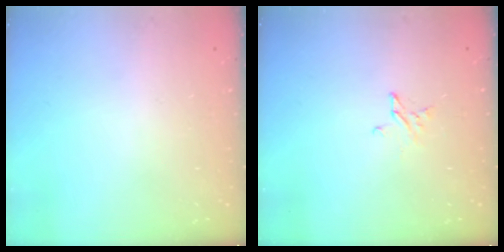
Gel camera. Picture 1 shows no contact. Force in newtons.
{"total": 2.3, "press": 2.2, "slide": 0.2}